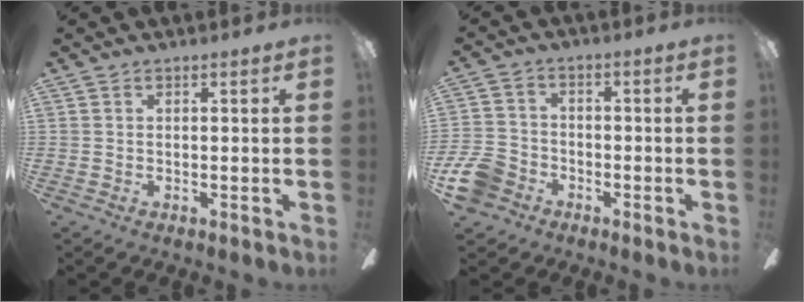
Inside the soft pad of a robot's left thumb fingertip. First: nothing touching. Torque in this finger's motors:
{"motor_torque": [-0.47, 0.66, 0.12, -0.07, 0.01]}